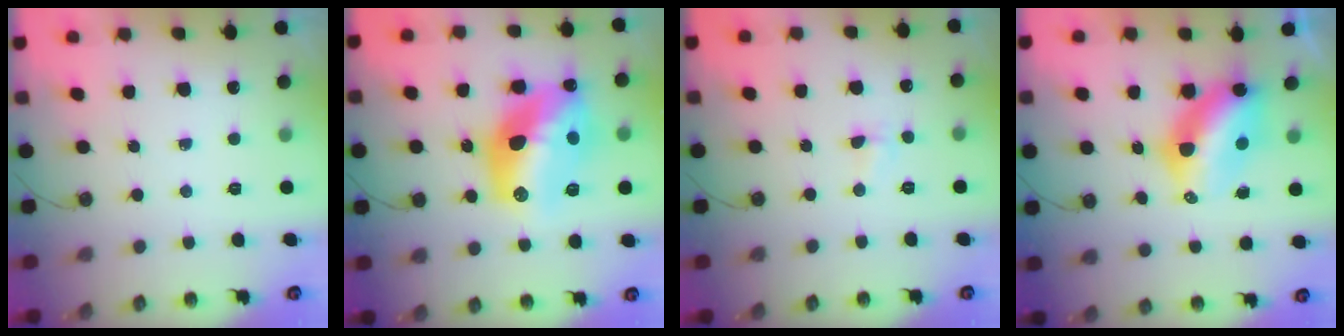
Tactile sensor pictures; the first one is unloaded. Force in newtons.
{"total": 18.2, "press": 18.2, "slide": 1.4}
{"total": 2.8, "press": 2.8, "slide": 0.6}
{"total": 9.0, "press": 9.0, "slide": 0.5}